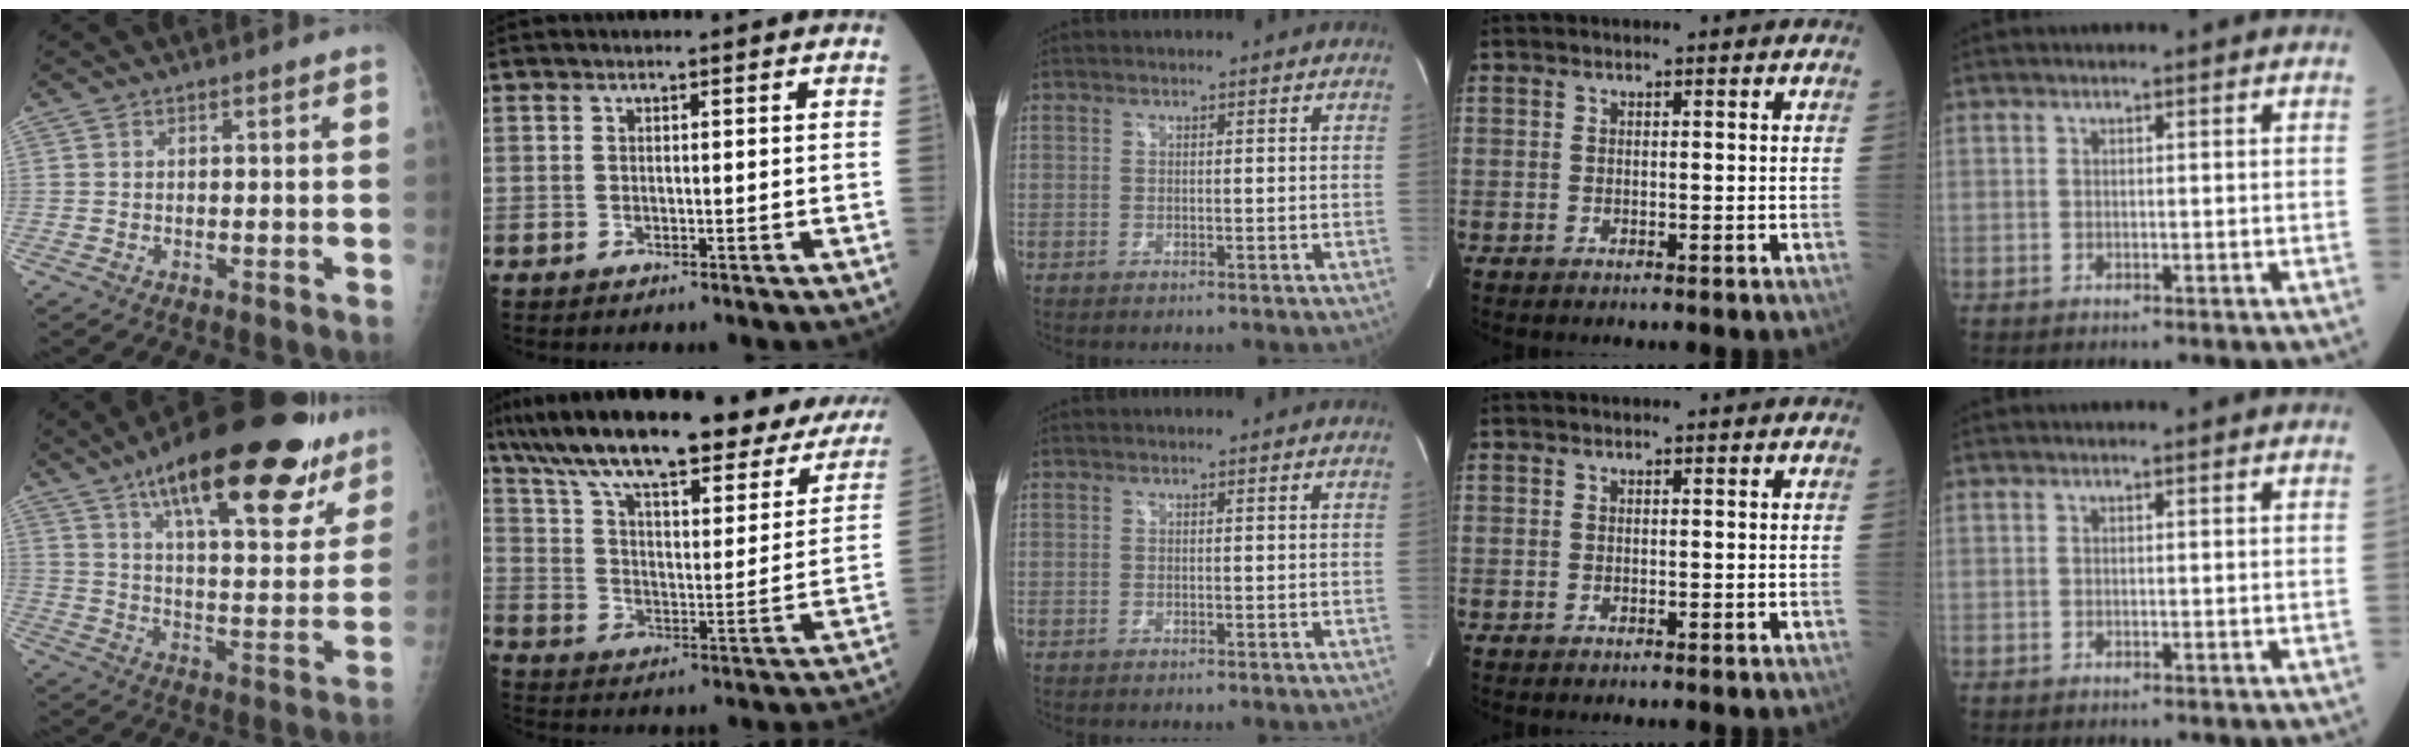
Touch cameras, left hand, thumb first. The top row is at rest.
{"thumb": {"total": 27.8, "force": [17.3, 9.4, 19.5], "torque": [-0.253, -0.046, 0.258]}, "index": {"total": 30.4, "force": [24.7, 7.5, 16.2], "torque": [-0.258, -0.009, 0.331]}}